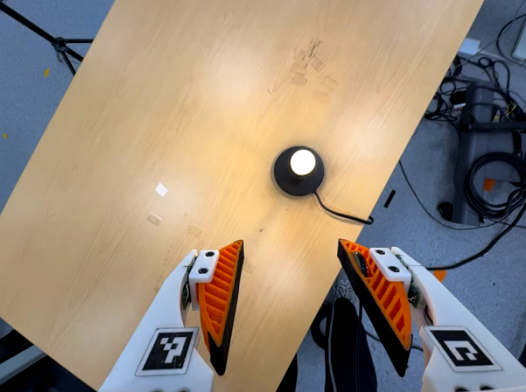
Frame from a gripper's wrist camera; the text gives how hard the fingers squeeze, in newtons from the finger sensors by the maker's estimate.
{"total": 0.0}